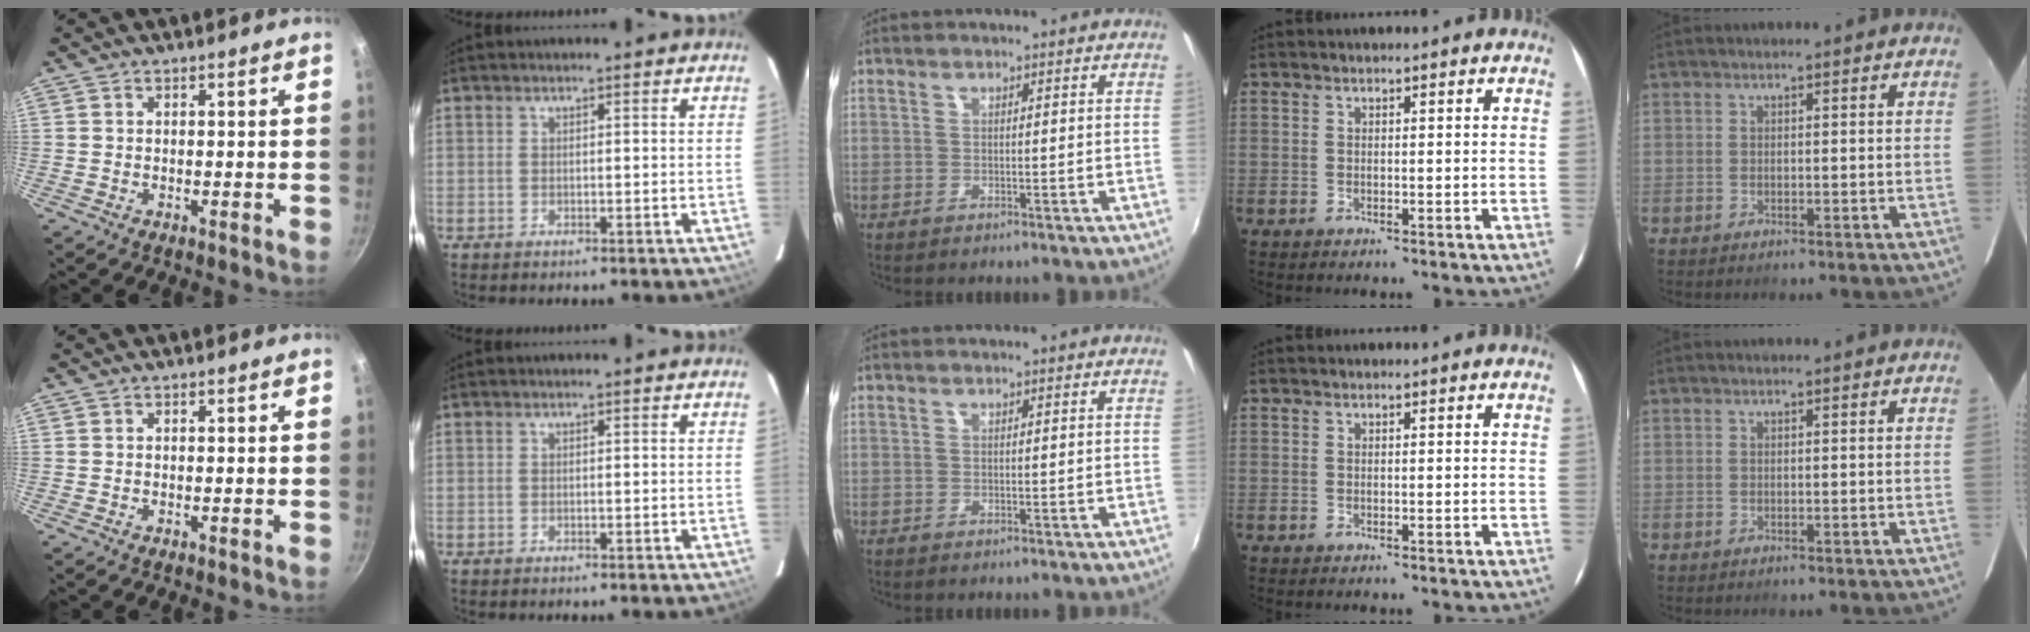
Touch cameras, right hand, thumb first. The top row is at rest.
{}